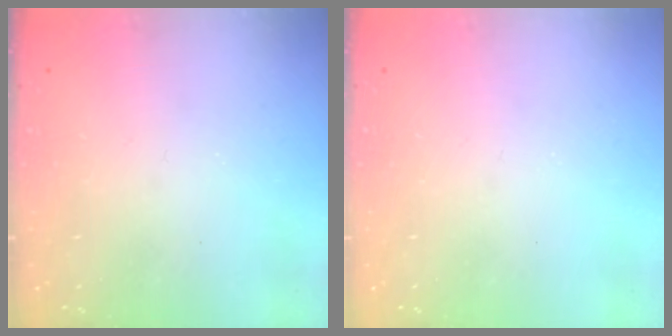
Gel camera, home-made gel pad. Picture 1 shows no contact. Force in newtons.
{"total": 0.0}